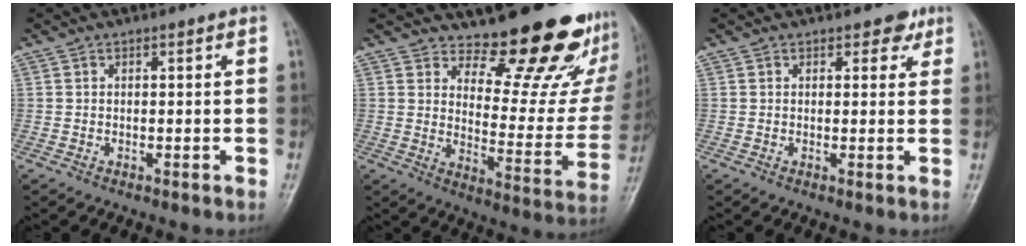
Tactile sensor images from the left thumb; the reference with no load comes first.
{"total": 20.3, "force": [16.0, 7.4, 10.0], "torque": [-0.080, -0.137, 0.206]}
{"total": 2.6, "force": [1.7, 1.6, 1.1], "torque": [0.007, -0.006, 0.017]}